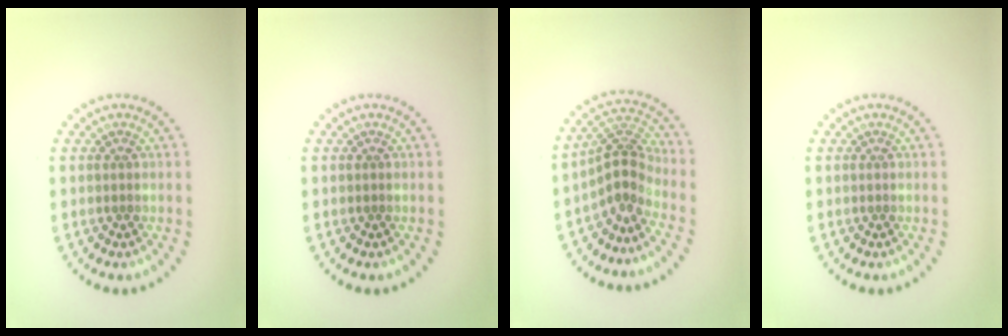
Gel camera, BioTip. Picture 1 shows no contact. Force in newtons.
{"total": 0.0}
{"total": 3.5, "press": 2.5, "slide": 2.5}
{"total": 0.0}